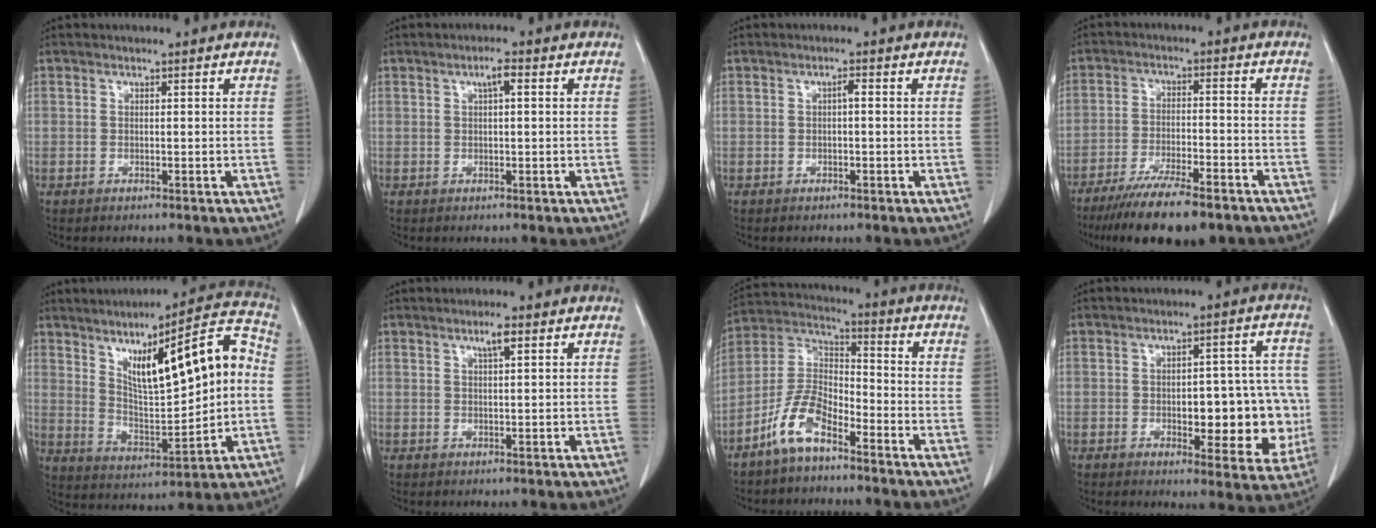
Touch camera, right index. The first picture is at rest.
{"total": 2.0, "force": [0.7, 0.3, 1.9], "torque": [-0.033, 0.005, 0.010]}
{"total": 1.0, "force": [0.0, 0.2, 0.9], "torque": [-0.016, 0.003, -0.001]}
{"total": 14.2, "force": [-11.0, 2.3, 8.6], "torque": [-0.137, -0.029, -0.174]}
{"total": 16.5, "force": [3.2, 3.8, 15.8], "torque": [-0.242, 0.031, 0.063]}
{"total": 2.1, "force": [1.1, 0.2, 1.8], "torque": [-0.035, 0.001, 0.019]}
{"total": 9.0, "force": [-6.0, 3.2, 5.9], "torque": [-0.133, 0.008, -0.124]}
{"total": 13.0, "force": [-2.1, 5.3, 11.7], "torque": [-0.125, 0.026, -0.016]}